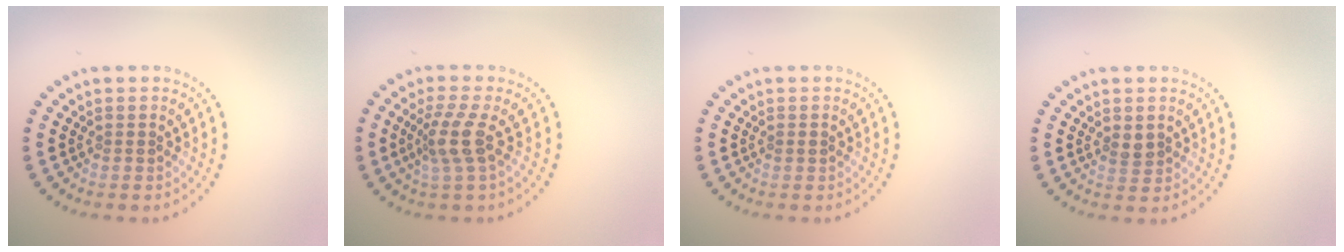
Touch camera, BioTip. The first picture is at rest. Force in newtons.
{"total": 3.0, "press": 2.3, "slide": 1.9}
{"total": 0.5, "press": 0.5, "slide": 0.2}
{"total": 1.3, "press": 1.2, "slide": 0.4}